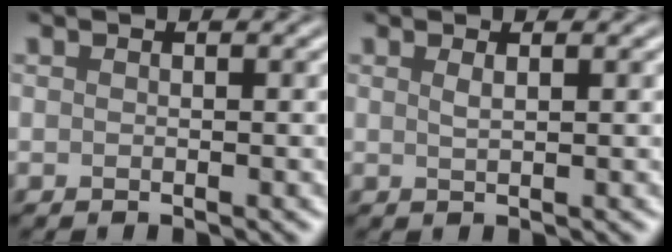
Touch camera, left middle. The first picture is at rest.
{"total": 1.0, "force": [0.5, 0.3, 0.8], "torque": [-0.009, 0.001, 0.007]}